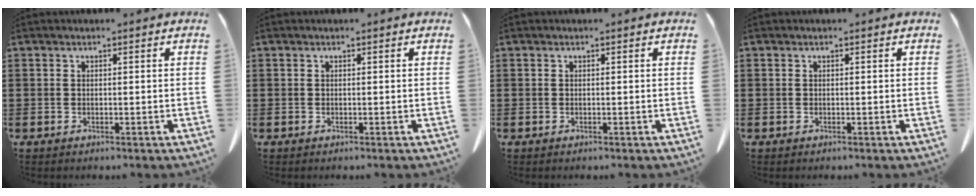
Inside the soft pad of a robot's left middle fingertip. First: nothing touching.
{"total": 0.0}
{"total": 0.0}
{"total": 0.0}